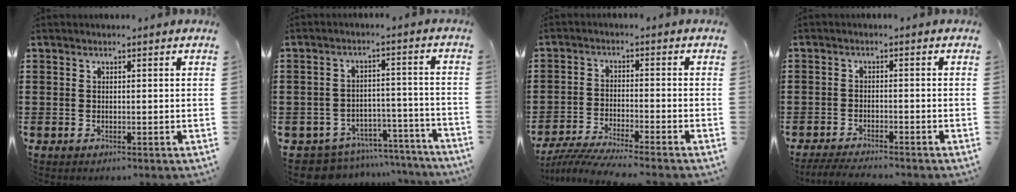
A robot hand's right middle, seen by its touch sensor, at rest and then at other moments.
{"total": 6.9, "force": [-6.7, 1.4, 0.8], "torque": [-0.016, 0.020, -0.130]}
{"total": 5.0, "force": [-4.7, -0.4, 1.6], "torque": [-0.048, -0.022, -0.097]}
{"total": 2.8, "force": [-2.7, 0.0, 0.5], "torque": [-0.018, -0.005, -0.058]}